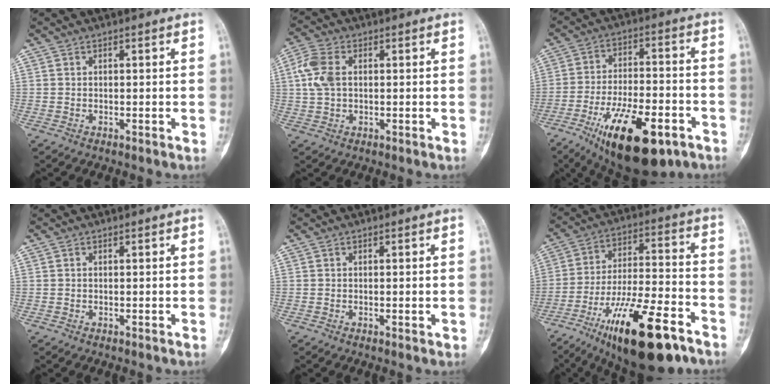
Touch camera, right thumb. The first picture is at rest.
{"total": 6.4, "force": [0.8, 4.0, 4.9], "torque": [-0.122, 0.012, 0.011]}
{"total": 20.0, "force": [-10.3, 8.2, 15.1], "torque": [-0.241, 0.040, -0.156]}
{"total": 0.0}
{"total": 1.2, "force": [-0.2, 0.4, 1.1], "torque": [-0.009, -0.002, -0.002]}
{"total": 22.3, "force": [-12.7, 6.9, 16.9], "torque": [-0.285, 0.061, -0.206]}